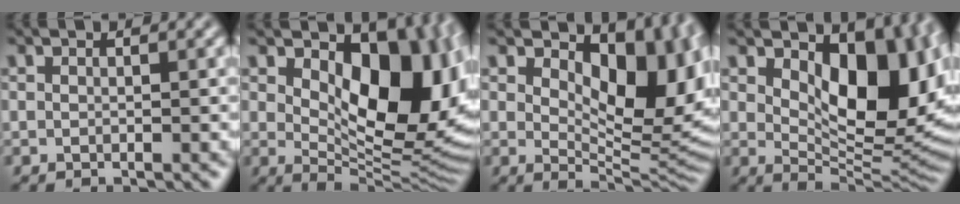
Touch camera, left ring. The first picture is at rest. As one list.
[{"total": 13.5, "force": [3.4, 7.2, 11.0], "torque": [-0.133, -0.011, 0.064]}, {"total": 11.9, "force": [3.6, 6.1, 9.6], "torque": [-0.126, -0.009, 0.064]}, {"total": 11.9, "force": [3.3, 6.2, 9.6], "torque": [-0.127, -0.010, 0.058]}]